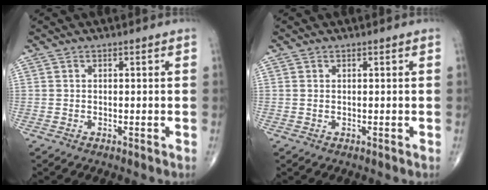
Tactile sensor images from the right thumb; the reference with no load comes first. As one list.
[{"total": 0.0}]